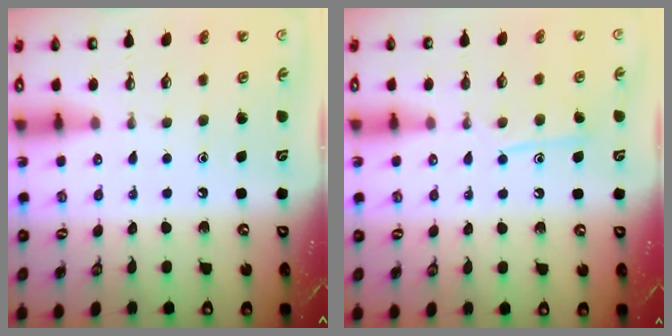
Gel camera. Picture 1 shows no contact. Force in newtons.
{"total": 9.9, "press": 9.9, "slide": 0.8}